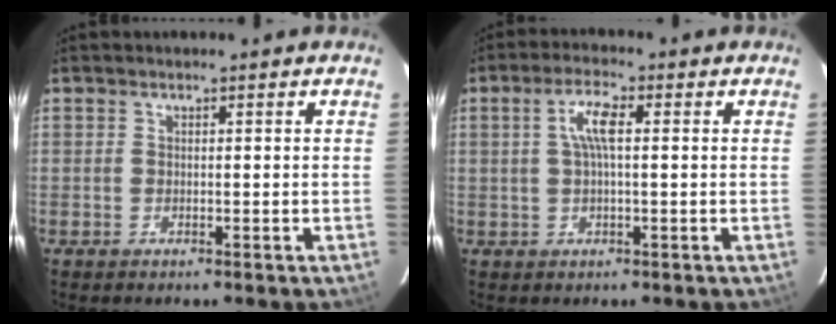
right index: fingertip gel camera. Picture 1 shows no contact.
{"total": 4.9, "force": [0.8, 1.1, 4.7], "torque": [-0.090, 0.009, 0.015]}